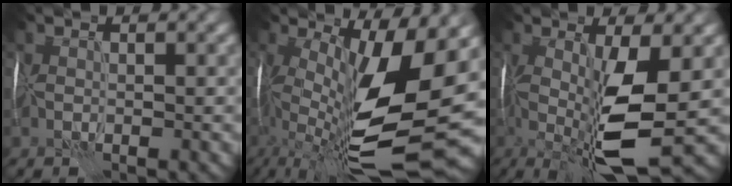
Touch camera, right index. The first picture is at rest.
{"total": 14.7, "force": [-1.8, 4.7, 13.8], "torque": [-0.243, -0.009, -0.026]}
{"total": 9.3, "force": [-1.0, 2.3, 8.9], "torque": [-0.179, -0.017, -0.015]}